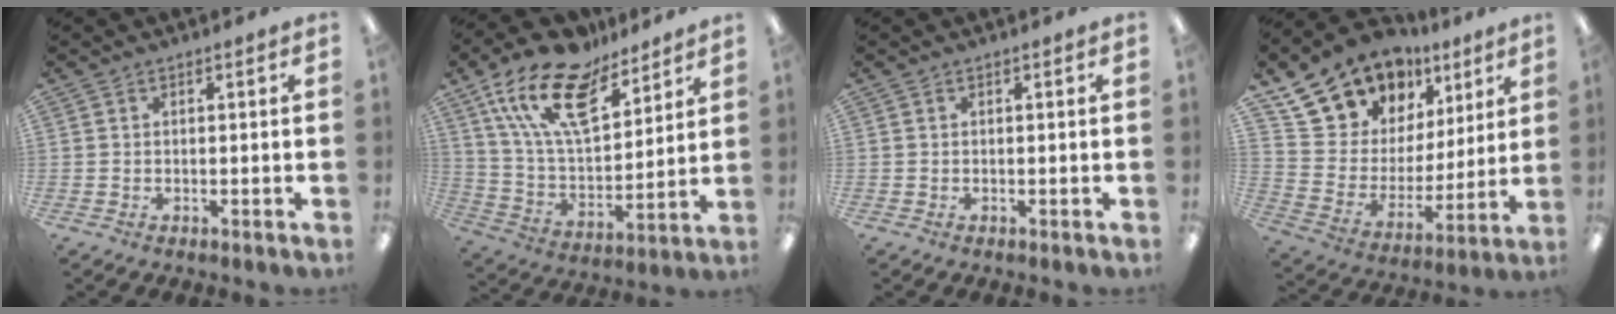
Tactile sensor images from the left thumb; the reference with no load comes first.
{"total": 19.5, "force": [12.8, 8.9, 11.7], "torque": [-0.233, -0.066, 0.229]}
{"total": 0.0}
{"total": 17.3, "force": [13.6, 10.2, 3.2], "torque": [-0.080, -0.101, 0.263]}